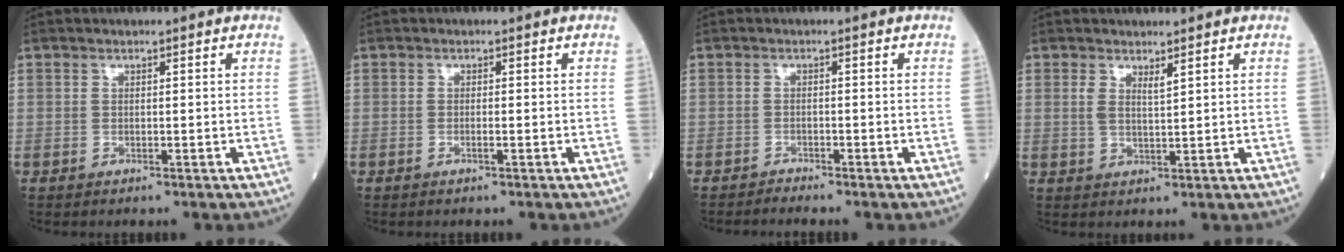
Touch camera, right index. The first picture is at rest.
{"total": 0.9, "force": [-0.4, -0.1, 0.8], "torque": [-0.018, 0.000, -0.007]}
{"total": 1.3, "force": [-1.2, -0.4, -0.2], "torque": [0.005, -0.004, -0.022]}
{"total": 2.2, "force": [1.4, 0.3, 1.7], "torque": [-0.036, -0.007, 0.027]}